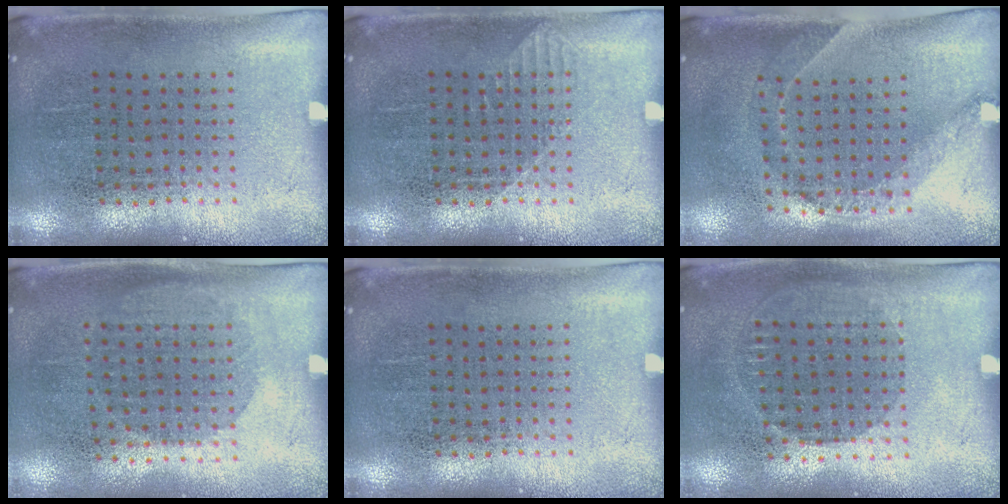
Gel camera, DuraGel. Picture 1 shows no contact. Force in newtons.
{"total": 0.7, "press": 0.6, "slide": 0.2}
{"total": 1.4, "press": 1.1, "slide": 0.9}
{"total": 1.0, "press": 0.9, "slide": 0.5}
{"total": 0.0}
{"total": 0.8, "press": 0.8, "slide": 0.4}